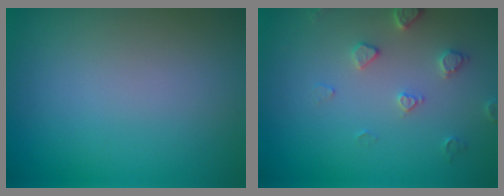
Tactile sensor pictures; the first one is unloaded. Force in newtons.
{"total": 2.2, "press": 2.2, "slide": 0.4}